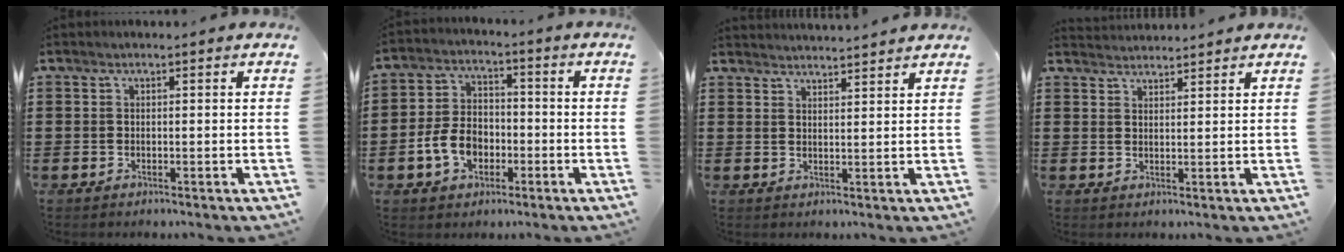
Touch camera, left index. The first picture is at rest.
{"total": 7.2, "force": [-2.6, 4.9, 4.6], "torque": [-0.116, 0.004, -0.056]}
{"total": 2.5, "force": [2.5, -0.4, -0.2], "torque": [-0.004, -0.010, 0.047]}
{"total": 2.2, "force": [2.2, 0.0, -0.3], "torque": [-0.001, -0.005, 0.043]}